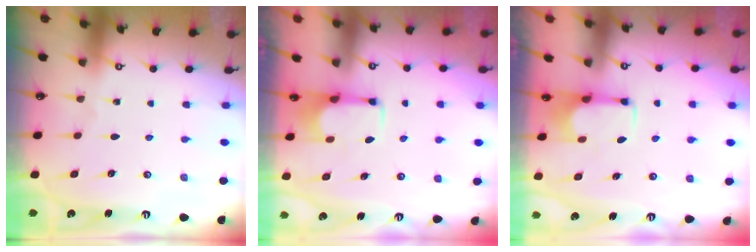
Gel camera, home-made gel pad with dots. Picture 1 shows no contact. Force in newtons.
{"total": 2.8, "press": 2.6, "slide": 1.0}
{"total": 2.8, "press": 2.6, "slide": 1.0}